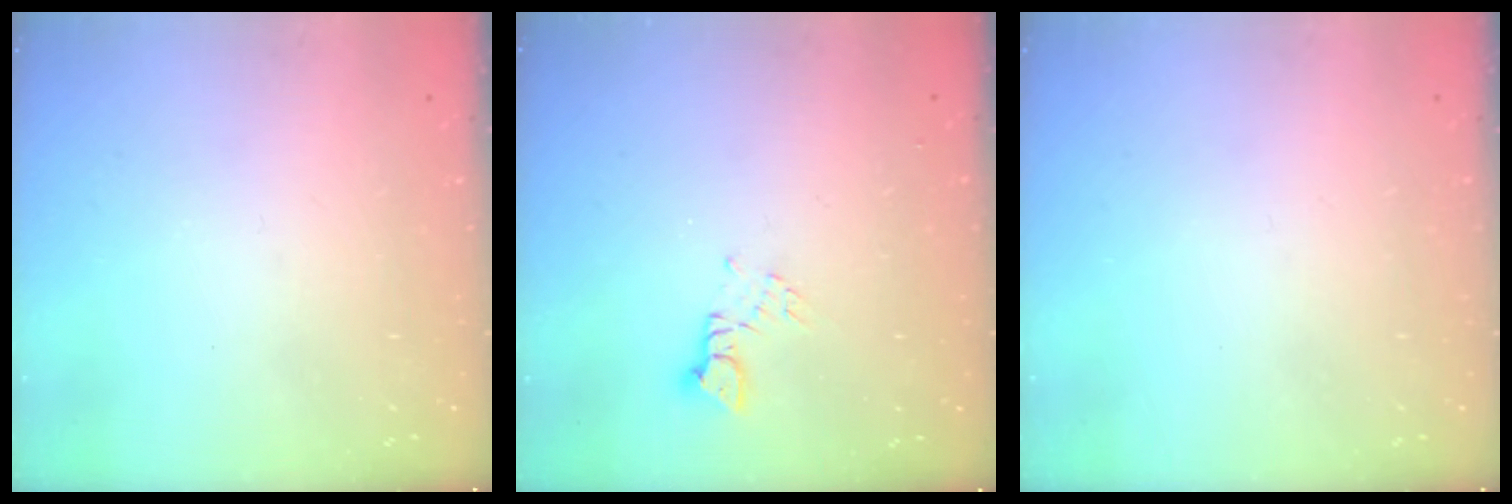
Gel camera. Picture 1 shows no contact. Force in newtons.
{"total": 2.2, "press": 2.2, "slide": 0.2}
{"total": 0.0}